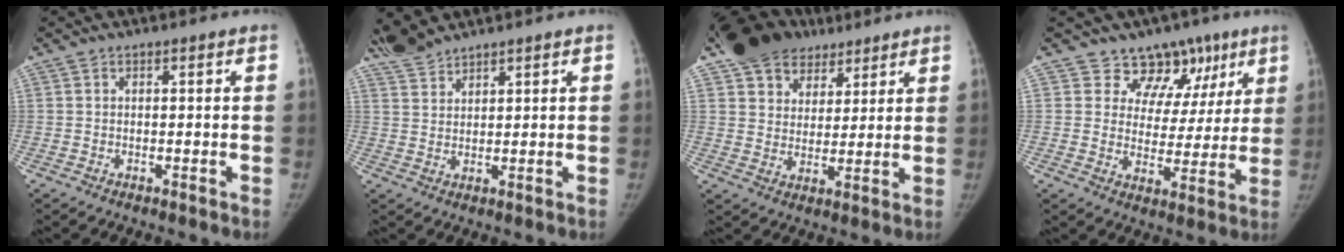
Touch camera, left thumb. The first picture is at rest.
{"total": 4.0, "force": [4.0, 0.2, 0.4], "torque": [-0.012, -0.007, 0.088]}
{"total": 14.9, "force": [10.6, 9.6, 4.3], "torque": [-0.053, -0.023, 0.178]}
{"total": 11.7, "force": [7.7, 8.5, 2.3], "torque": [0.023, -0.030, 0.098]}